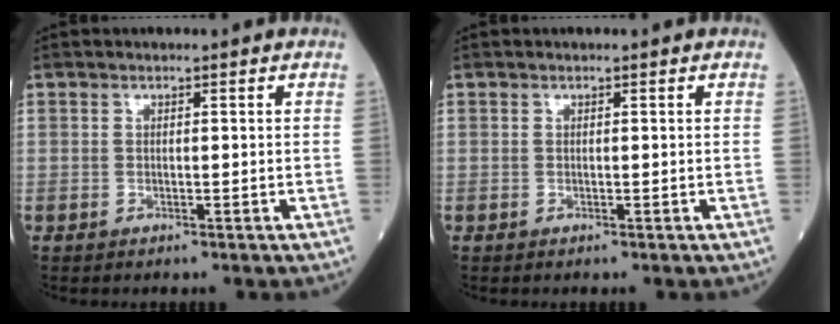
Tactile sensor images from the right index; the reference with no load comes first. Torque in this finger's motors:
{"motor_torque": [0.00, 0.00, 0.00, 0.00]}